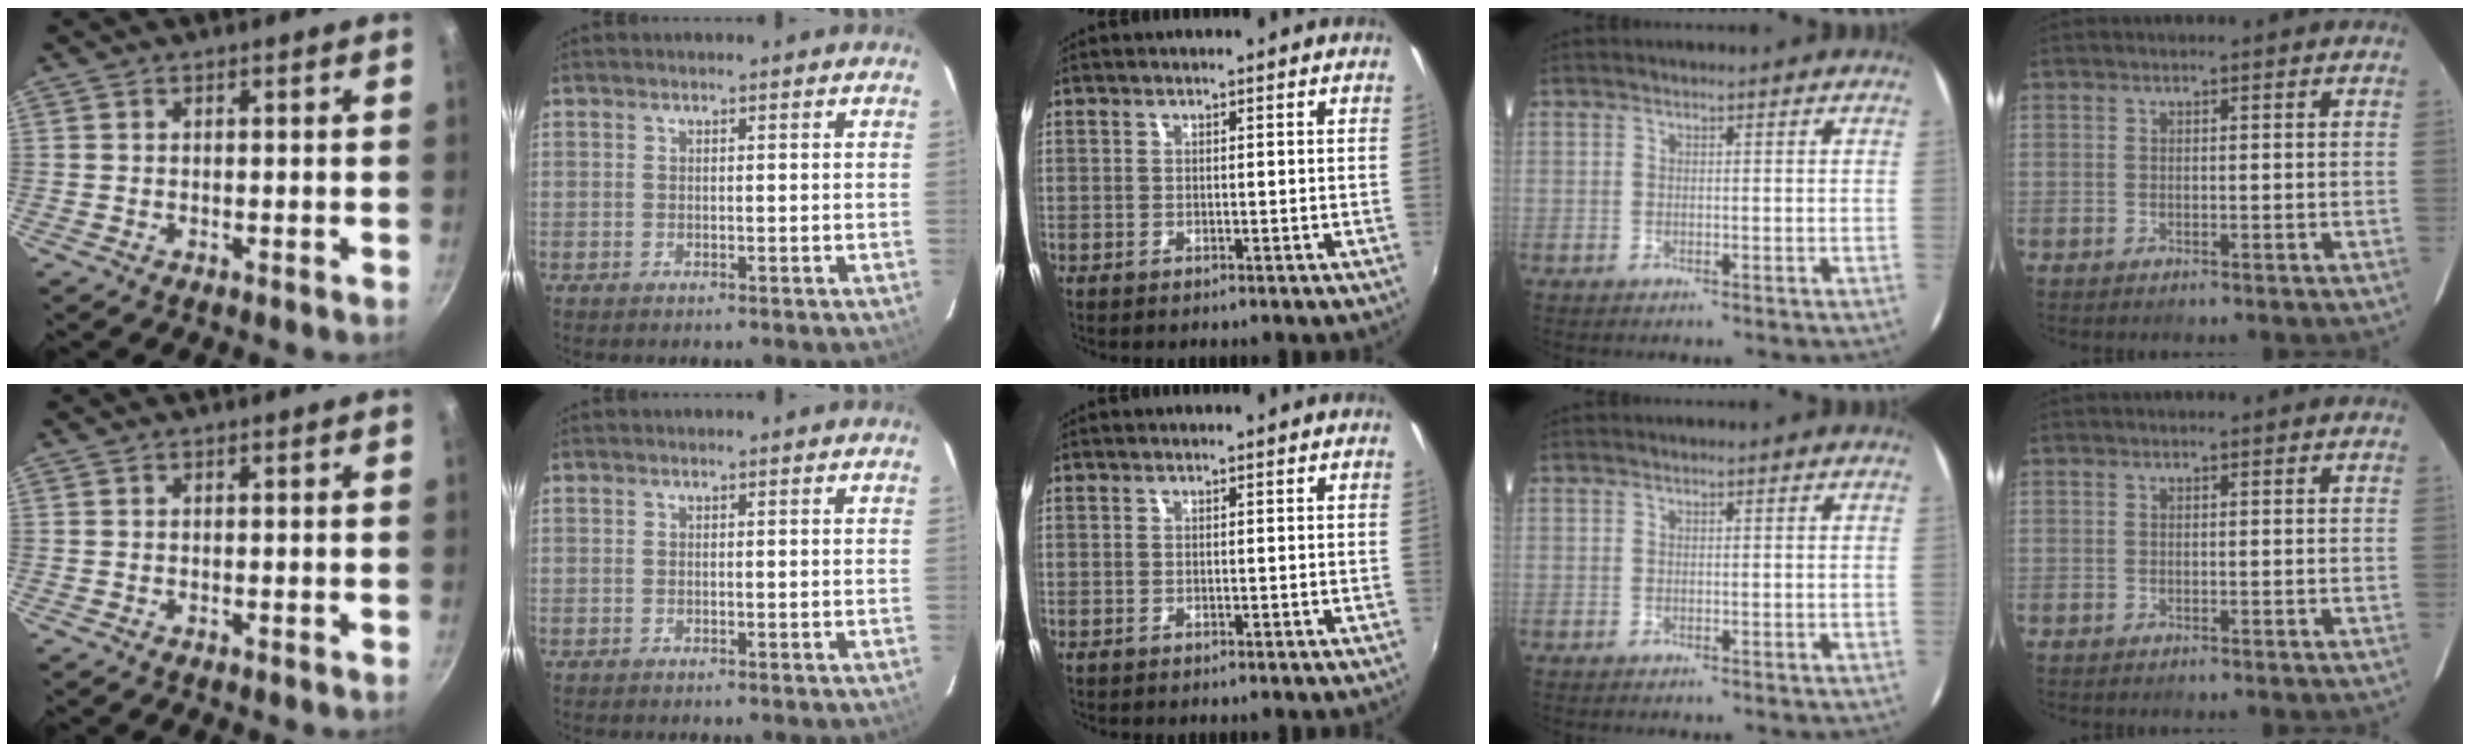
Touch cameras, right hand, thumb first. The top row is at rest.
{}